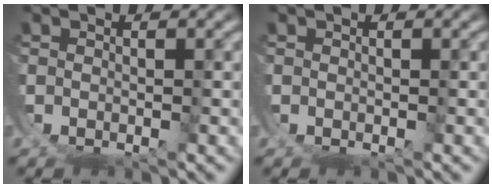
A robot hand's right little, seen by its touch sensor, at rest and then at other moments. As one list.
[{"total": 0.0}]